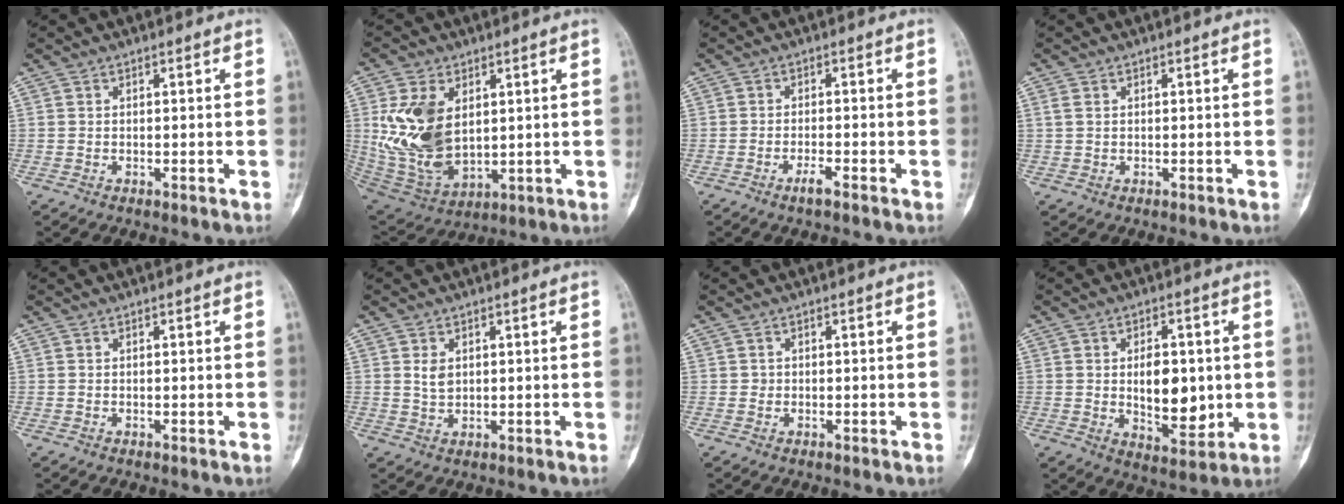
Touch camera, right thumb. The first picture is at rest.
{"total": 15.5, "force": [3.2, 9.7, 11.7], "torque": [-0.216, -0.017, 0.081]}
{"total": 2.3, "force": [-1.6, 0.3, 1.6], "torque": [-0.037, 0.005, -0.032]}
{"total": 1.2, "force": [0.5, 0.8, 0.8], "torque": [-0.025, 0.007, 0.015]}
{"total": 0.0}
{"total": 2.7, "force": [0.8, 1.9, 1.8], "torque": [-0.025, -0.005, 0.020]}
{"total": 0.6, "force": [0.0, 0.6, 0.1], "torque": [0.004, 0.003, 0.002]}
{"total": 10.4, "force": [0.2, 5.9, 8.6], "torque": [-0.099, -0.013, 0.015]}